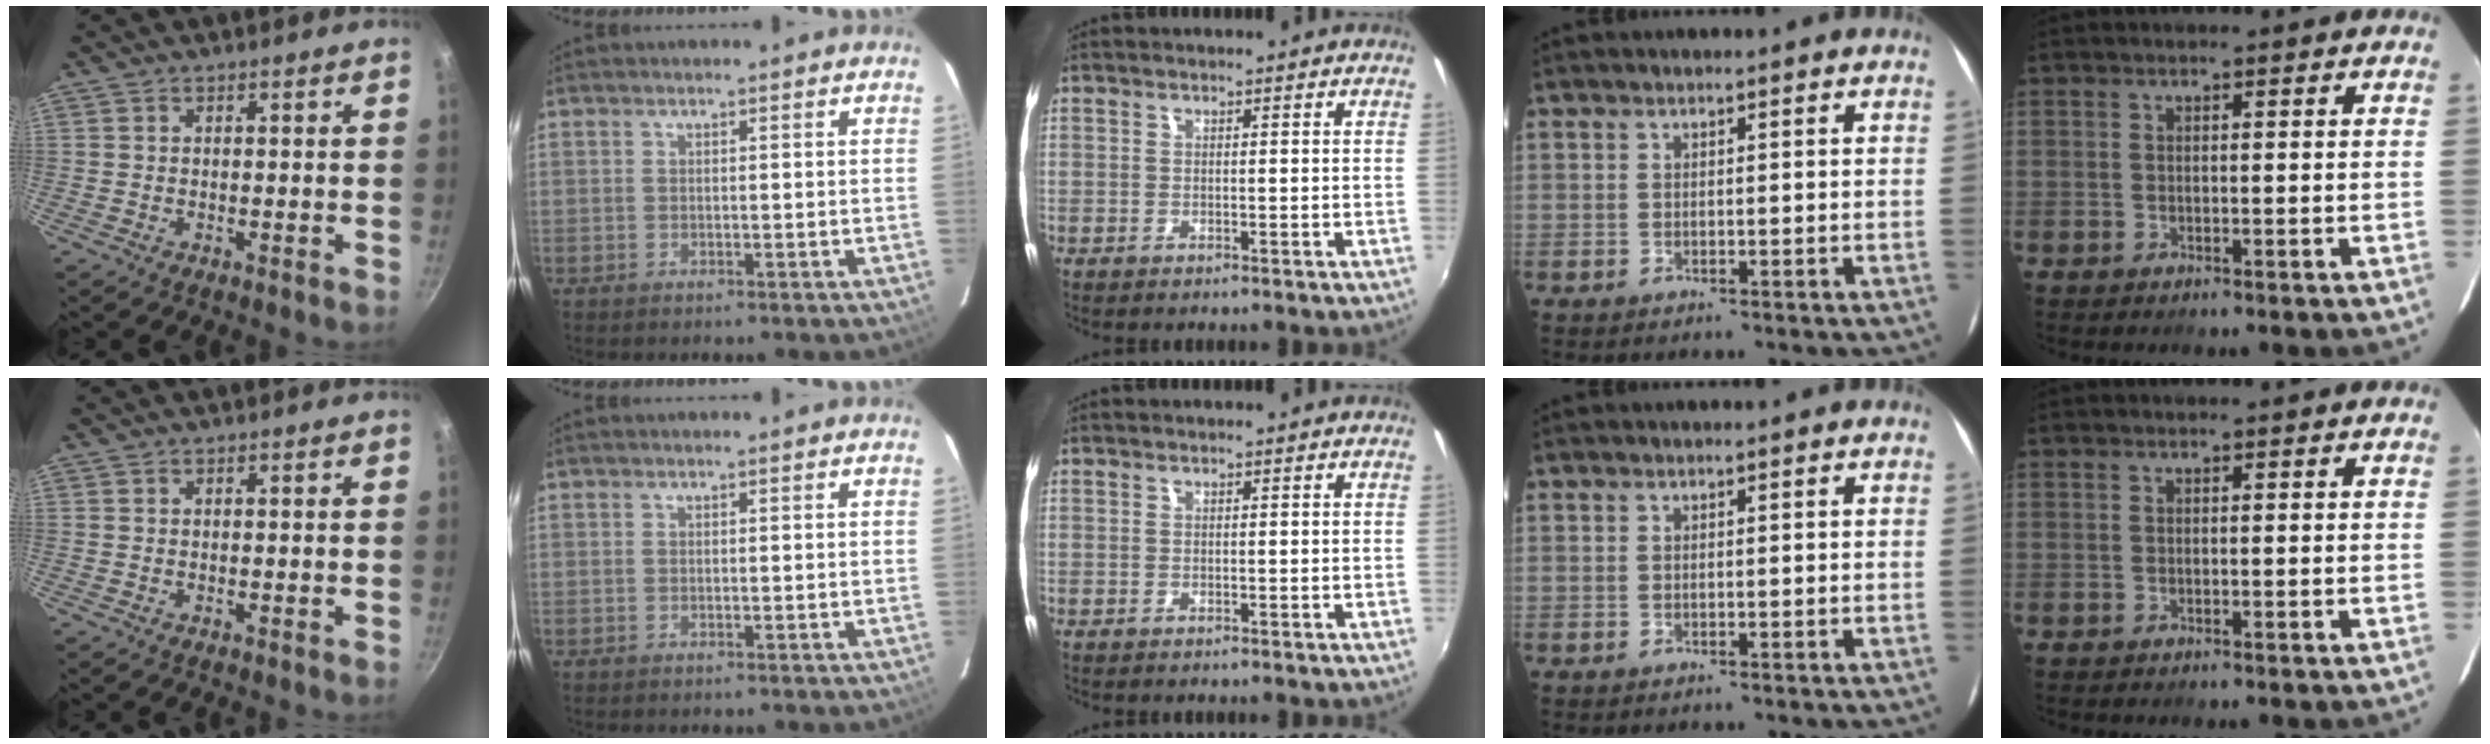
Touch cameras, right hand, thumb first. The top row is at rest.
{}